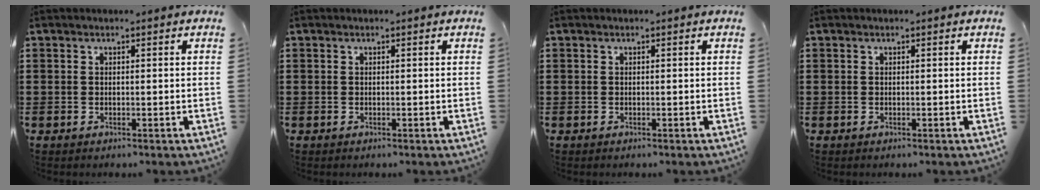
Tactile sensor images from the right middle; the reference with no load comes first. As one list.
[{"total": 0.0}, {"total": 0.0}, {"total": 0.0}]